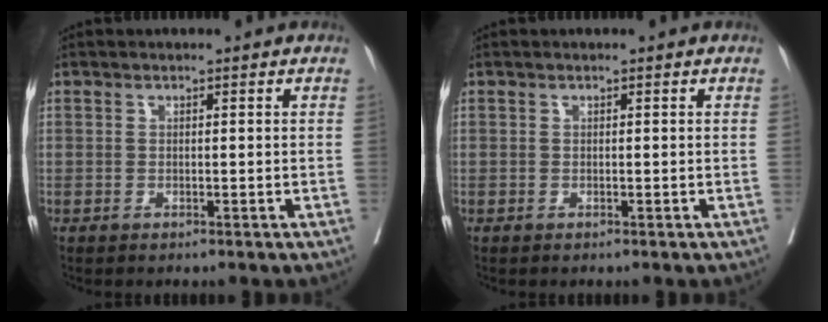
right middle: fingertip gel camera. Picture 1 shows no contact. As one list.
[{"total": 0.0}]